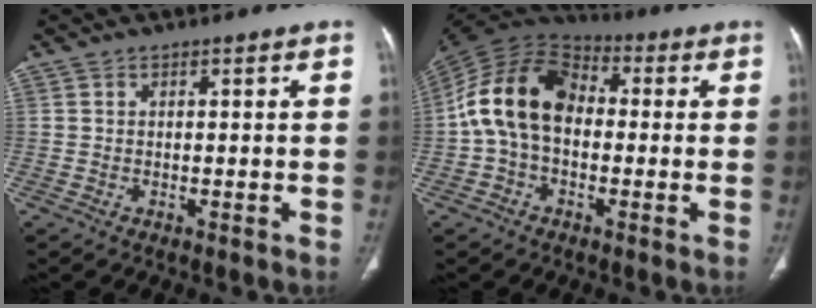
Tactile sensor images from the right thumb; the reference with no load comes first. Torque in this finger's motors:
{"motor_torque": [2.36, 2.36, 1.39, -0.48, 0.56]}